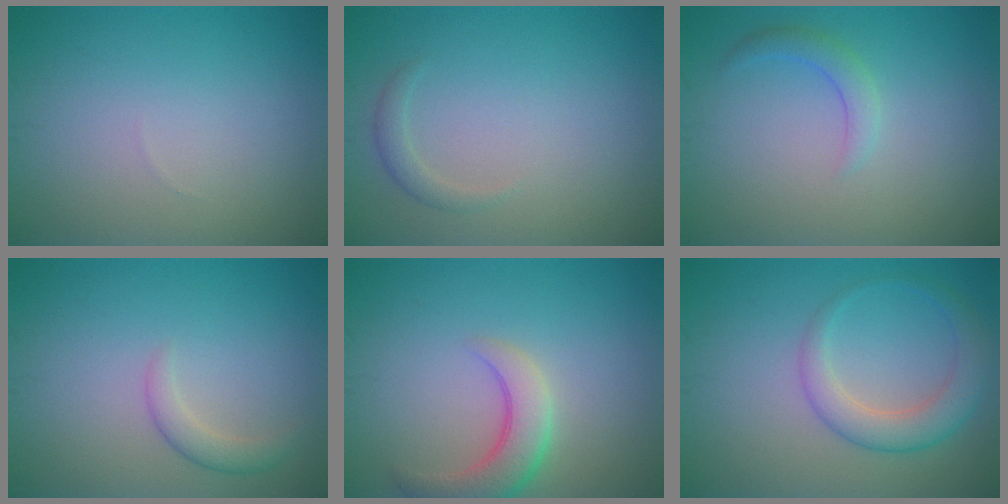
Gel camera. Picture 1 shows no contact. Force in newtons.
{"total": 1.2, "press": 1.2, "slide": 0.1}
{"total": 1.7, "press": 1.7, "slide": 0.1}
{"total": 1.8, "press": 1.8, "slide": 0.0}
{"total": 4.3, "press": 4.2, "slide": 0.6}
{"total": 3.7, "press": 3.7, "slide": 0.2}